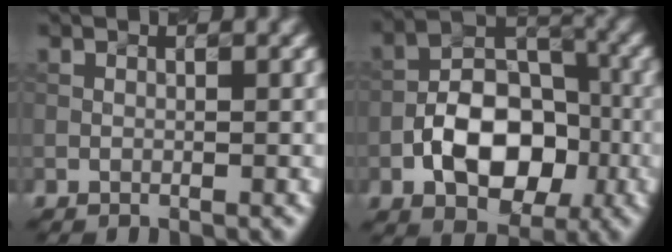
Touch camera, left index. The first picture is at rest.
{"total": 8.4, "force": [-2.7, 5.4, 5.8], "torque": [-0.091, 0.008, -0.048]}